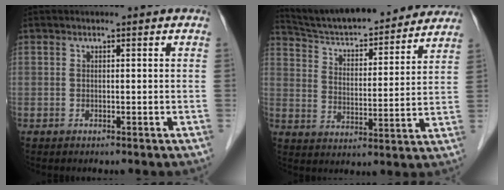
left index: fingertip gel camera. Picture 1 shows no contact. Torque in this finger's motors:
{"motor_torque": [-0.23, -0.80, 0.25, 0.13]}